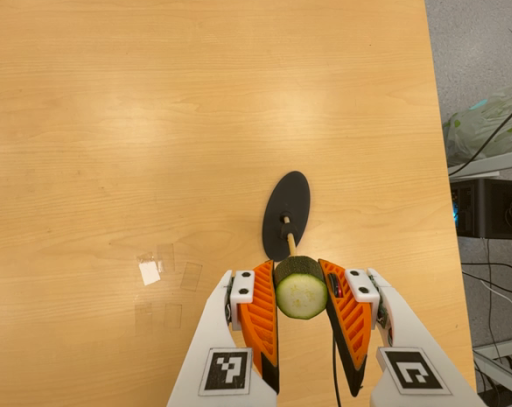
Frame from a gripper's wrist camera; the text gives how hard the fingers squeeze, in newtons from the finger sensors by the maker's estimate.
{"total": 9.9, "left": 9.3, "right": 10.4}